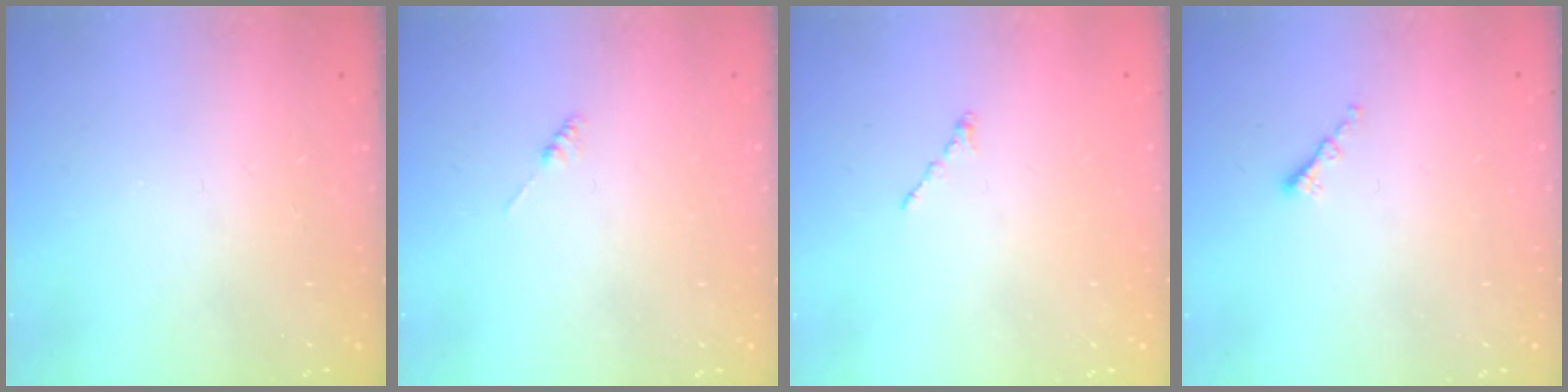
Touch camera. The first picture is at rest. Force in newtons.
{"total": 0.0}
{"total": 0.0}
{"total": 0.8, "press": 0.8, "slide": 0.2}